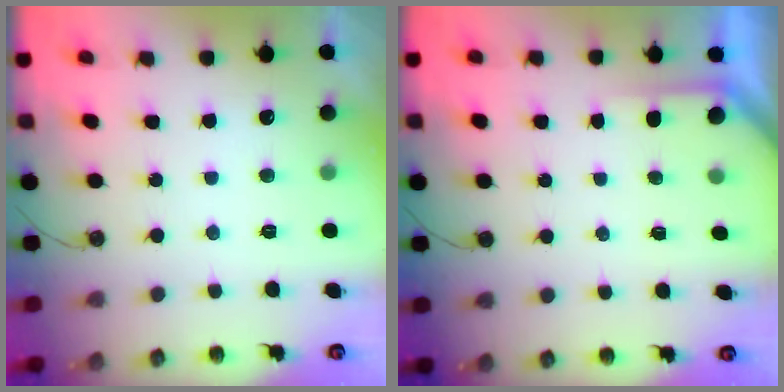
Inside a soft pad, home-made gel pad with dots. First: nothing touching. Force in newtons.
{"total": 1.7, "press": 1.7, "slide": 0.3}